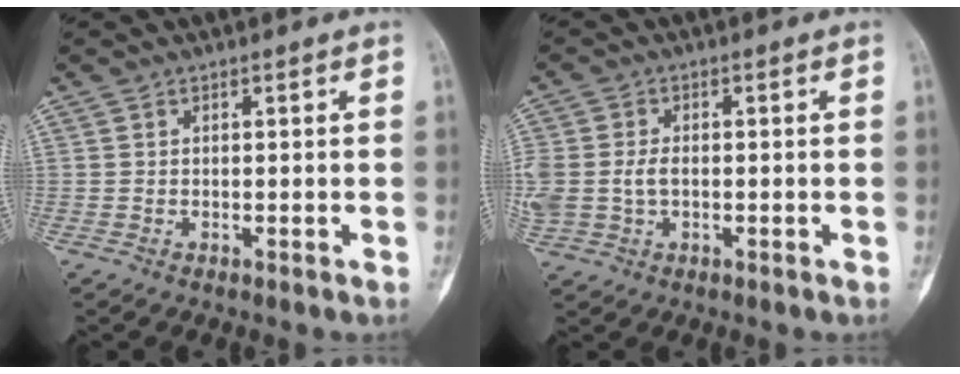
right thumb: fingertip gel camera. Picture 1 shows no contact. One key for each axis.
{"total": 8.2, "fx": -0.4, "fy": 5.9, "fz": 5.8, "tx": -0.155, "ty": 0.010, "tz": -0.001}